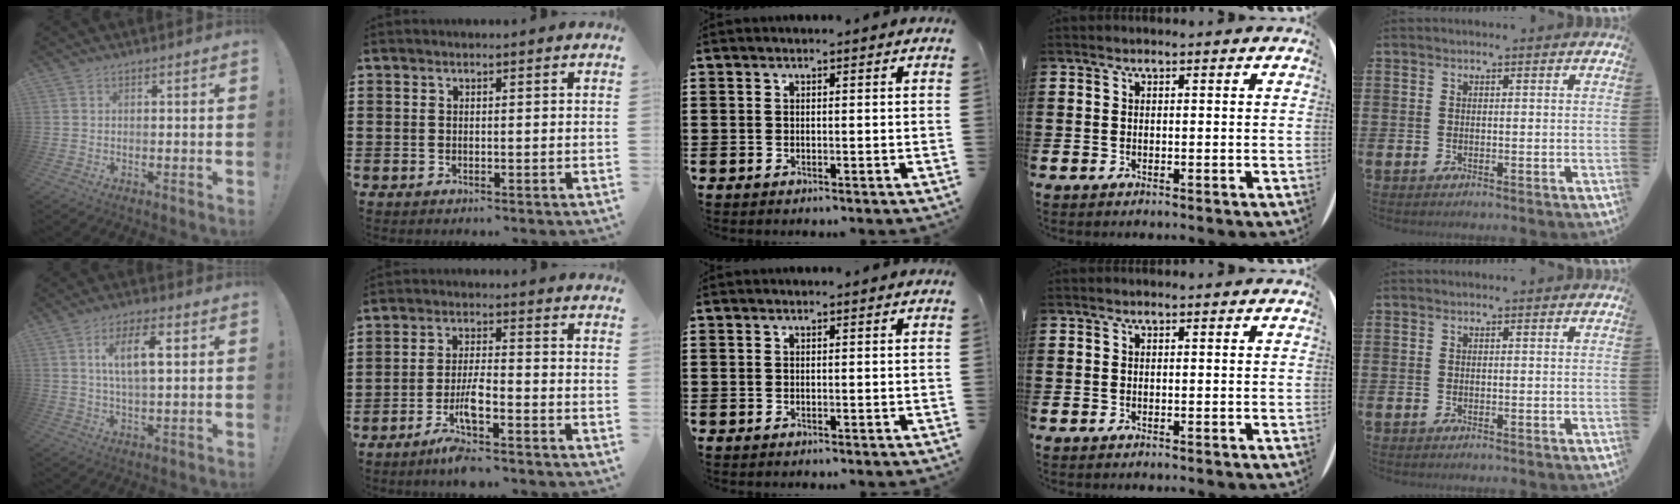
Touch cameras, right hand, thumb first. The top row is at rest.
{"thumb": {"total": 10.0, "force": [2.5, 3.8, 8.9], "torque": [-0.153, 0.009, 0.040]}, "index": {"total": 5.8, "force": [-3.8, 1.1, 4.3], "torque": [-0.100, -0.009, -0.076]}}